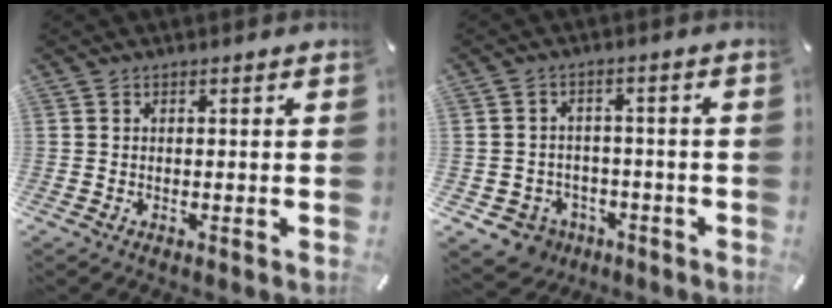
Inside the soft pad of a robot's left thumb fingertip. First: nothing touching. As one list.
[{"total": 5.7, "force": [-2.5, 4.9, 1.2], "torque": [-0.039, 0.018, -0.047]}]